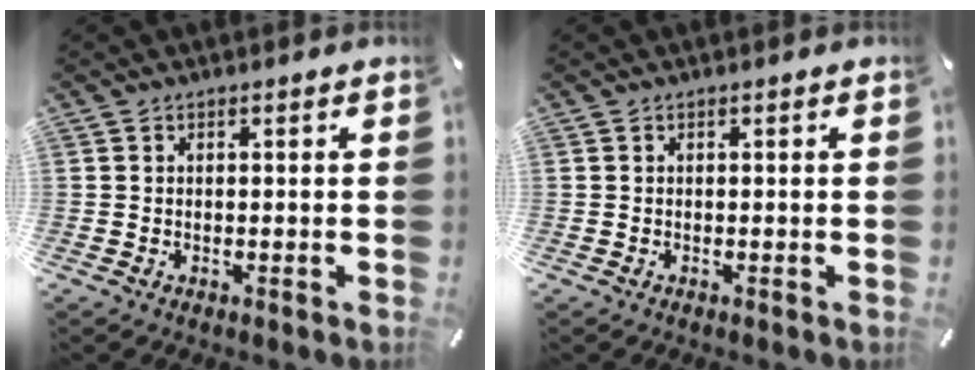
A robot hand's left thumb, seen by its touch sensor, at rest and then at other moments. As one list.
[{"total": 0.0}]